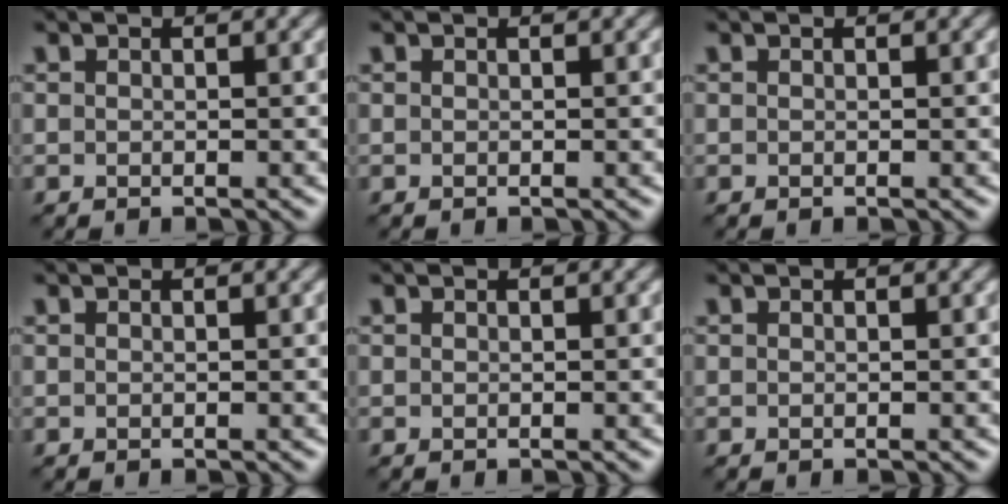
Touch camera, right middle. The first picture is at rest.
{"total": 0.0}
{"total": 0.0}
{"total": 0.0}
{"total": 0.0}
{"total": 0.0}